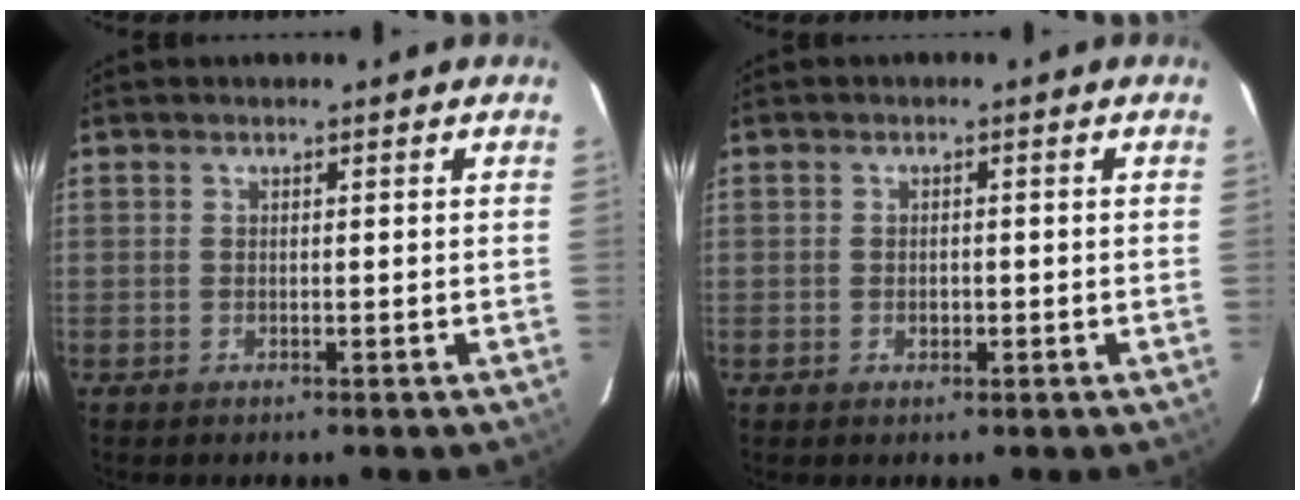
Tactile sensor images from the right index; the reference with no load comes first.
{"total": 1.6, "force": [-0.4, 1.2, 1.0], "torque": [-0.018, 0.003, -0.007]}